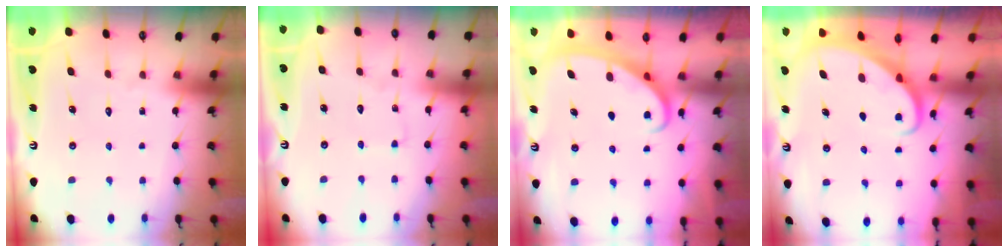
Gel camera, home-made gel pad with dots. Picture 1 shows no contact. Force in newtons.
{"total": 1.1, "press": 1.1, "slide": 0.2}
{"total": 2.7, "press": 2.7, "slide": 0.3}
{"total": 2.2, "press": 2.2, "slide": 0.2}